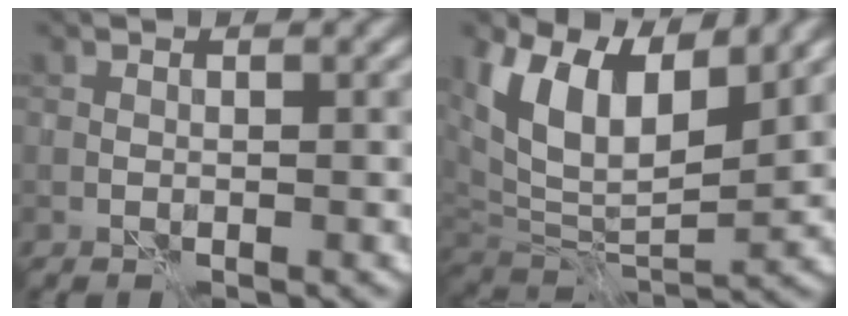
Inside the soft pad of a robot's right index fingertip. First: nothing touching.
{"total": 11.0, "force": [5.4, 5.5, 7.8], "torque": [-0.142, 0.003, 0.094]}